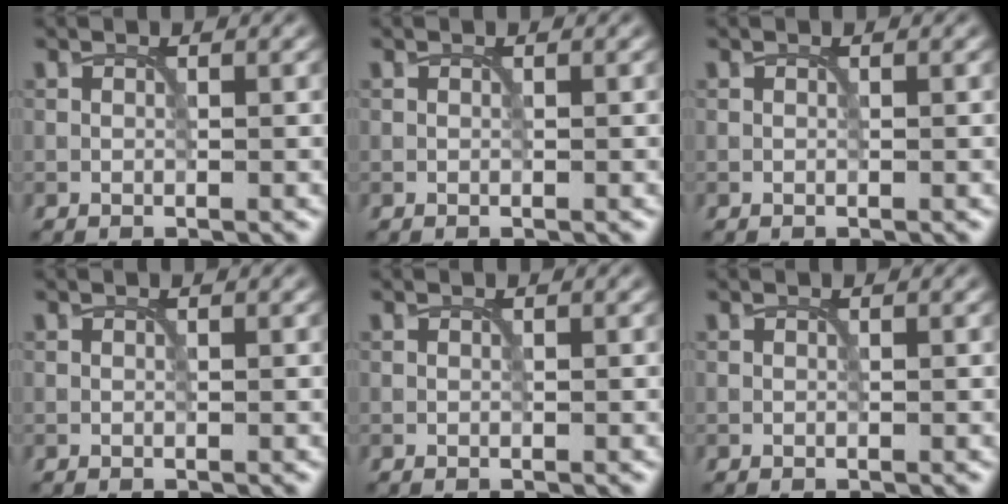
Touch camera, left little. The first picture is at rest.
{"total": 0.0}
{"total": 0.0}
{"total": 0.0}
{"total": 0.0}
{"total": 0.0}